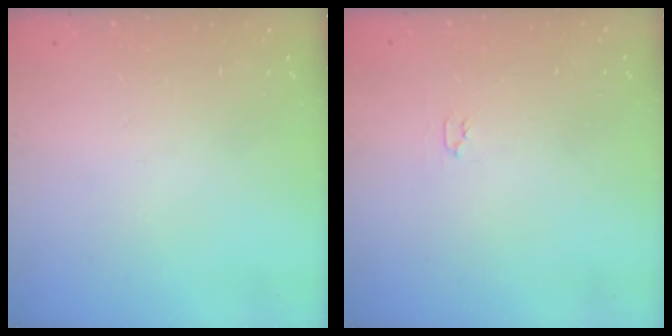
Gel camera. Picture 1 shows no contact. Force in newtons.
{"total": 2.0, "press": 2.0, "slide": 0.3}